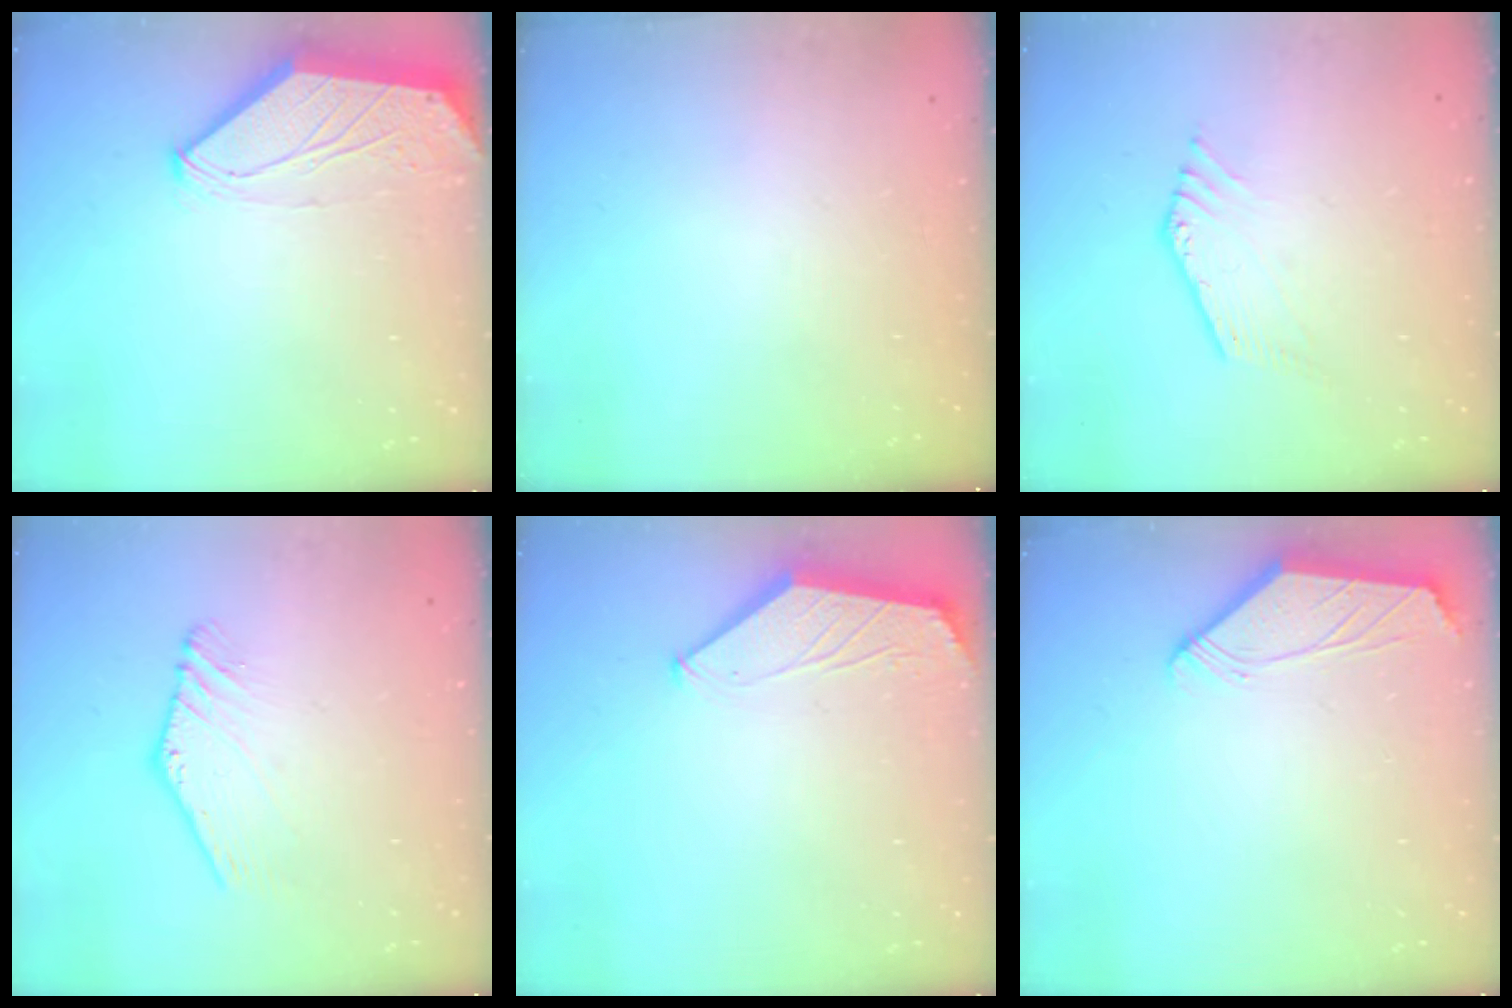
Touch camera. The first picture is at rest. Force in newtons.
{"total": 0.0}
{"total": 1.1, "press": 1.1, "slide": 0.1}
{"total": 1.2, "press": 1.2, "slide": 0.2}
{"total": 1.5, "press": 1.5, "slide": 0.4}
{"total": 1.4, "press": 1.3, "slide": 0.3}